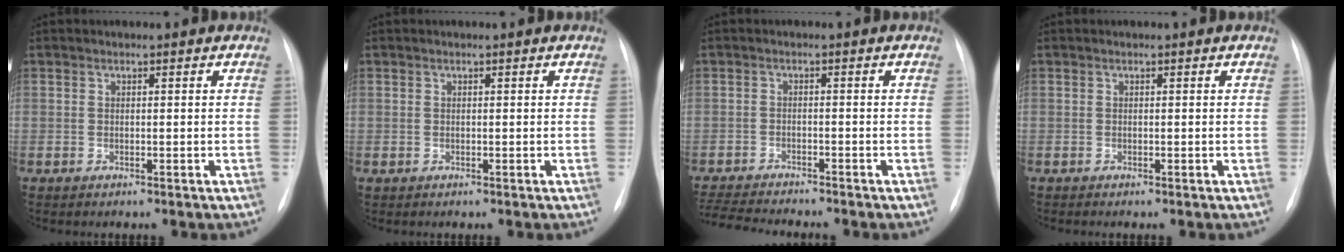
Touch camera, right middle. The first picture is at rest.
{"total": 0.0}
{"total": 8.9, "force": [-8.3, 0.4, 3.2], "torque": [-0.055, -0.013, -0.135]}
{"total": 0.0}